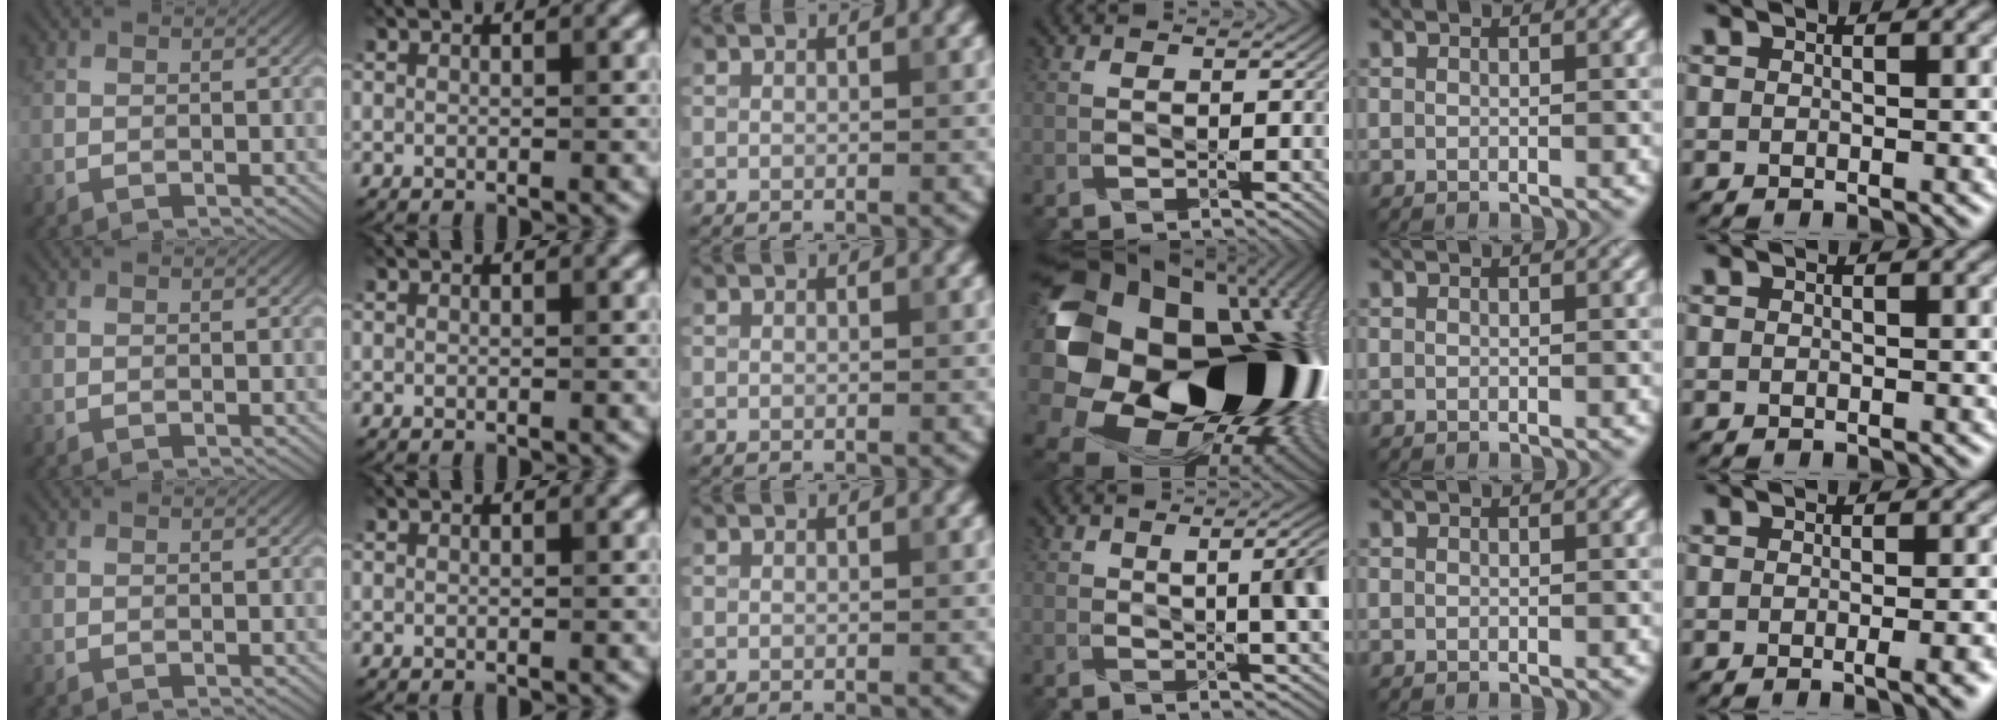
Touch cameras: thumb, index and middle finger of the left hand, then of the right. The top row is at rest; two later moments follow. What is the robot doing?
{"motion": "shake", "object": "plastic piggy bank"}